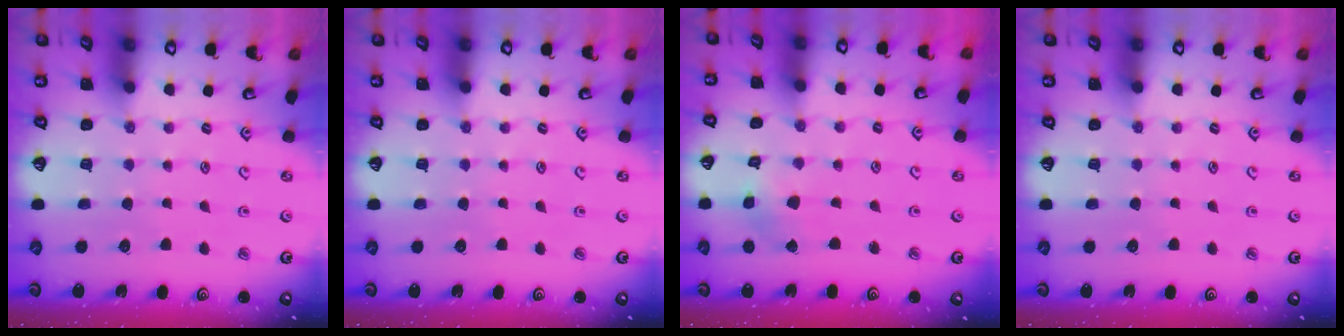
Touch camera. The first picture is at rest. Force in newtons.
{"total": 0.0}
{"total": 2.6, "press": 2.6, "slide": 0.1}
{"total": 0.0}